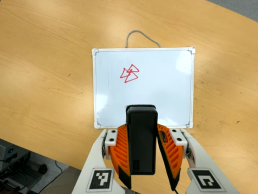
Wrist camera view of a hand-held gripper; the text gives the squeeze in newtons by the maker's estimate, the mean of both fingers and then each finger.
{"total": 5.3, "left": 4.3, "right": 6.3}